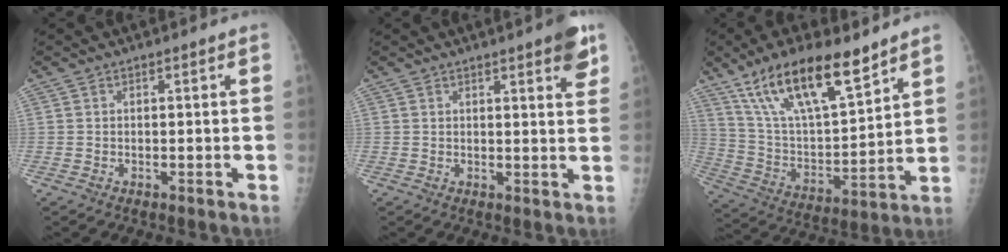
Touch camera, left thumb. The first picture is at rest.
{"total": 5.3, "force": [3.1, 1.1, 4.1], "torque": [-0.041, -0.012, 0.035]}
{"total": 20.0, "force": [13.2, 6.6, 13.5], "torque": [-0.215, -0.048, 0.249]}